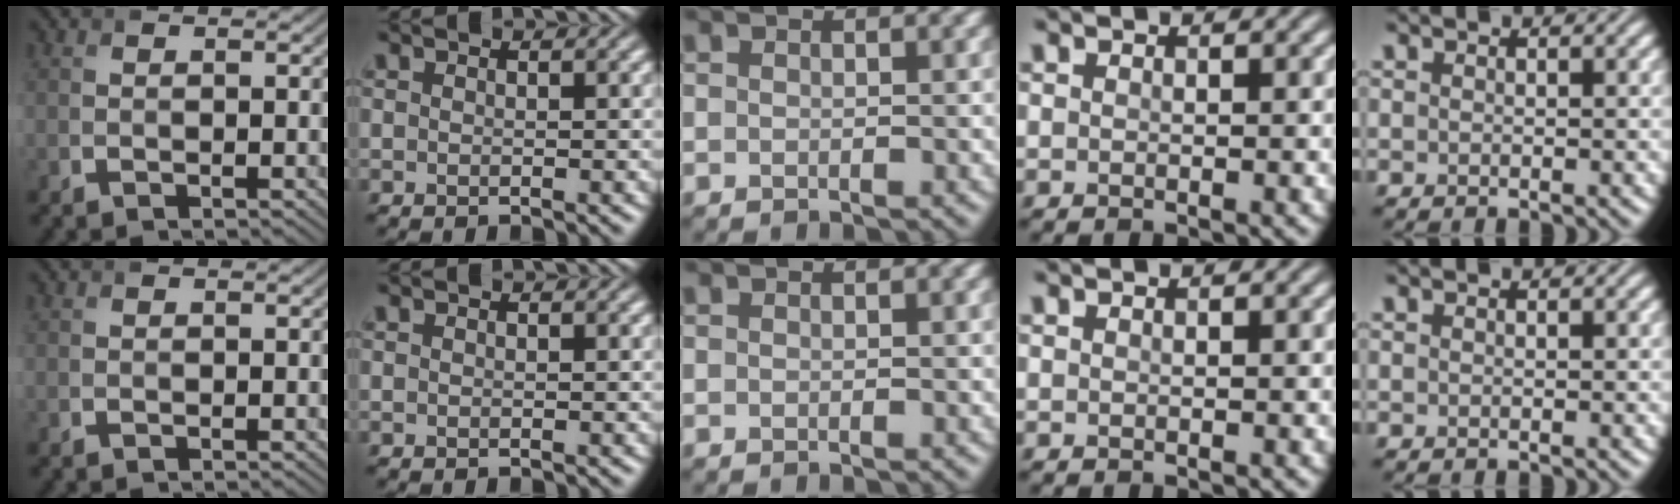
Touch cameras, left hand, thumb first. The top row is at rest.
{}